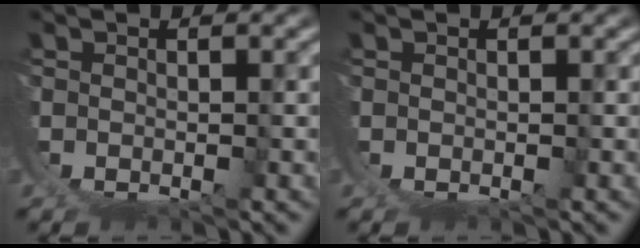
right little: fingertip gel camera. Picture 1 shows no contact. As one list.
[{"total": 0.0}]